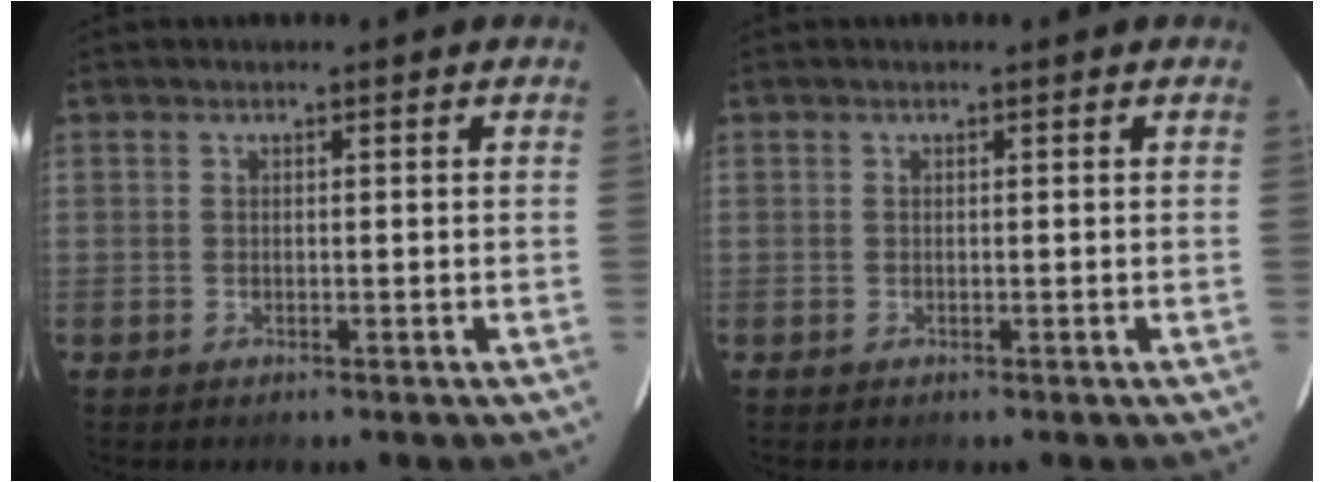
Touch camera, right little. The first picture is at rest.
{"total": 0.0}